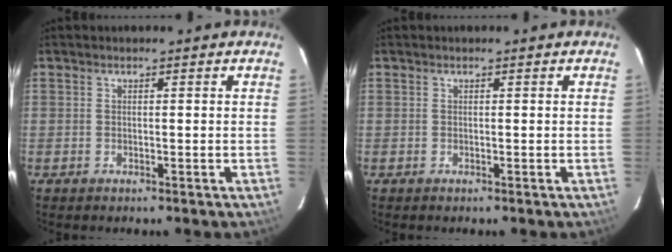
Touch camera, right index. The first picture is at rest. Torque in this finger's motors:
{"motor_torque": [-0.07, 0.04, -0.03, 0.00]}